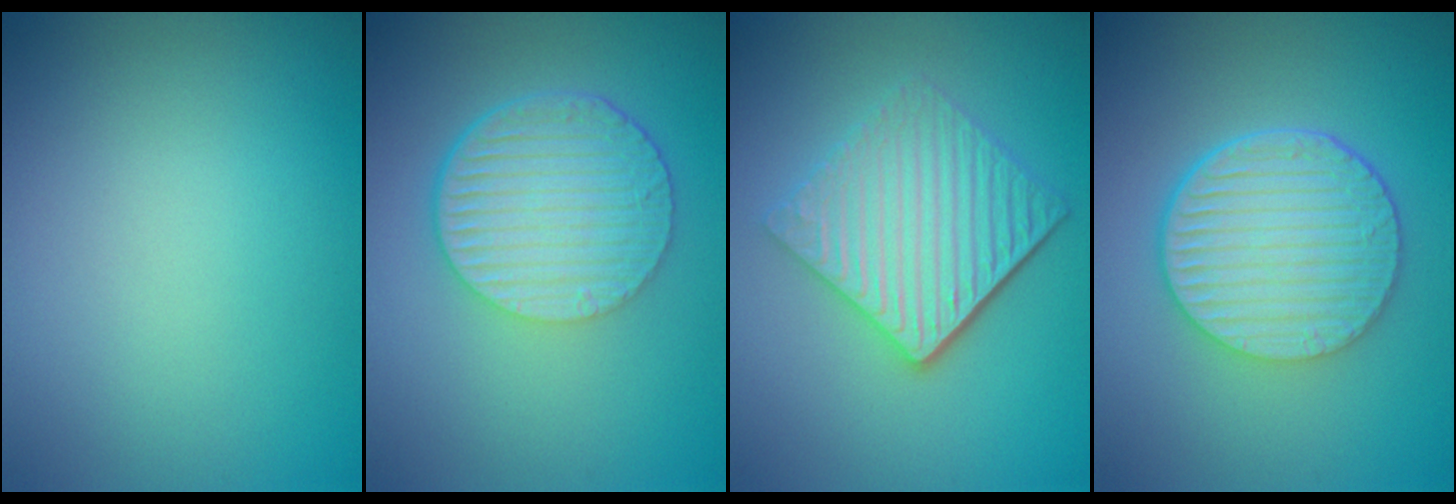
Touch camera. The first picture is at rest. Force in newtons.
{"total": 6.7, "press": 4.4, "slide": 5.0}
{"total": 5.6, "press": 3.9, "slide": 4.1}
{"total": 6.3, "press": 4.7, "slide": 4.3}